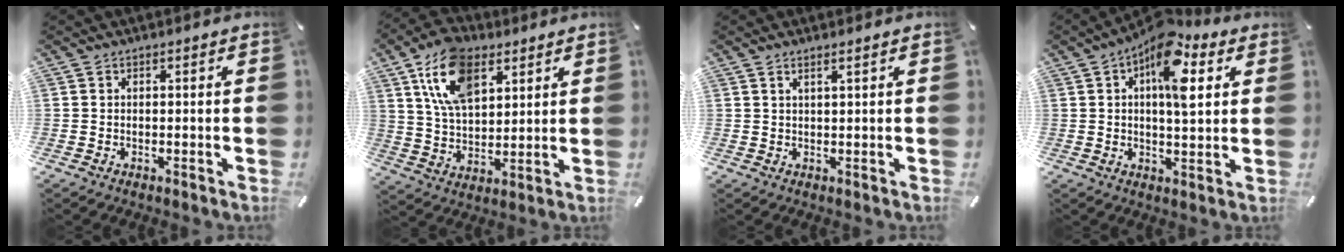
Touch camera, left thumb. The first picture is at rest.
{"total": 14.9, "force": [7.5, 8.4, 9.8], "torque": [-0.208, -0.013, 0.136]}
{"total": 1.7, "force": [1.2, -0.1, 1.2], "torque": [-0.024, -0.003, 0.020]}
{"total": 13.2, "force": [5.6, 5.6, 10.6], "torque": [-0.160, -0.024, 0.092]}